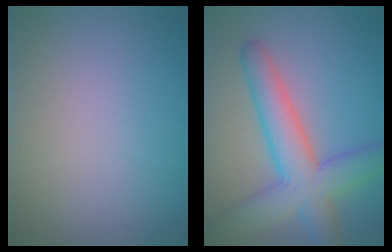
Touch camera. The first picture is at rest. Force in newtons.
{"total": 6.9, "press": 6.9, "slide": 0.2}